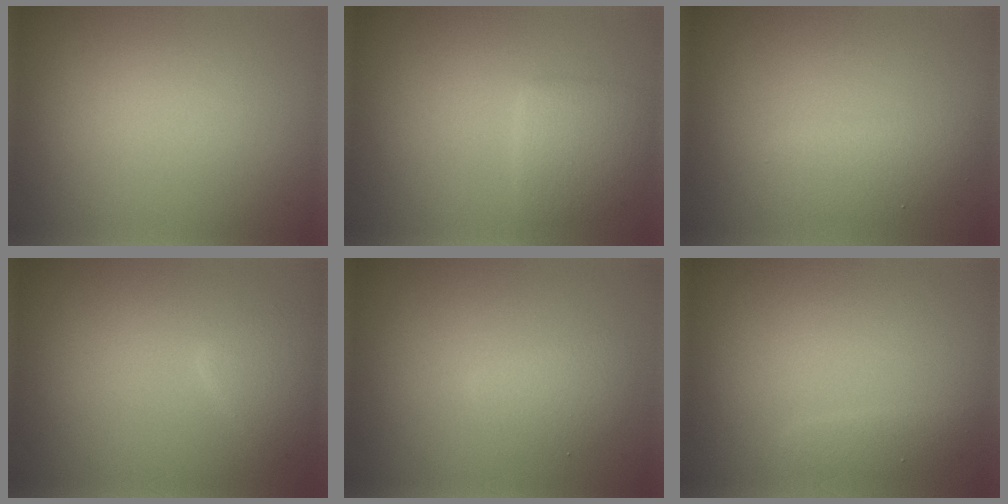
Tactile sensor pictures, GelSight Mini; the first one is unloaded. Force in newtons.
{"total": 2.8, "press": 2.8, "slide": 0.1}
{"total": 2.4, "press": 2.4, "slide": 0.1}
{"total": 2.3, "press": 2.3, "slide": 0.1}
{"total": 2.0, "press": 2.0, "slide": 0.0}
{"total": 1.2, "press": 1.2, "slide": 0.1}